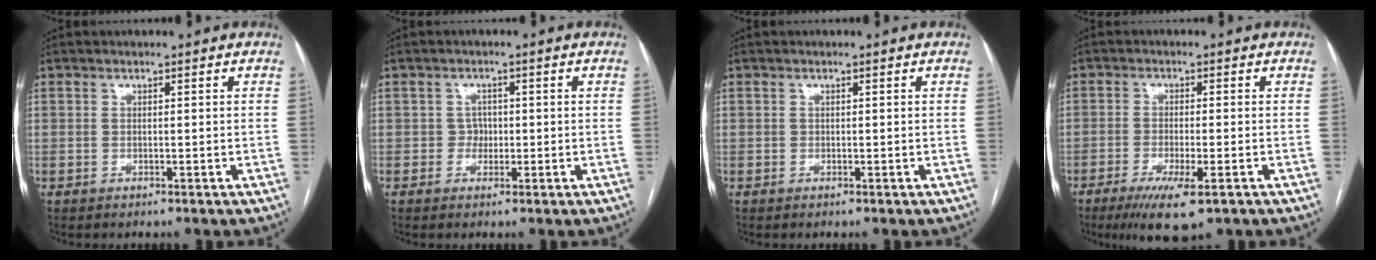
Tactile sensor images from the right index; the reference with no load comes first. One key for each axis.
{"total": 1.8, "fx": -0.3, "fy": 1.7, "fz": 0.4, "tx": 0.003, "ty": 0.007, "tz": -0.007}
{"total": 0.0}
{"total": 7.5, "fx": -4.4, "fy": 1.1, "fz": 6.1, "tx": -0.107, "ty": -0.020, "tz": -0.069}